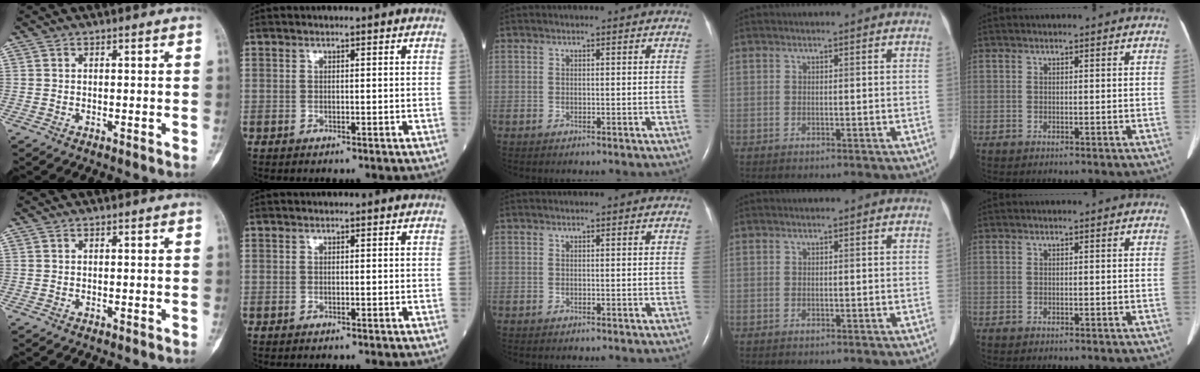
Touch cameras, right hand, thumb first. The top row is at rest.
{}